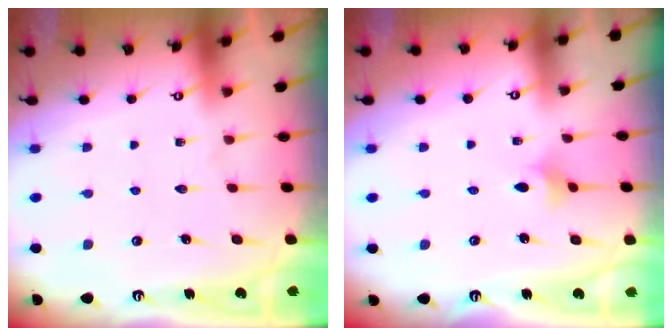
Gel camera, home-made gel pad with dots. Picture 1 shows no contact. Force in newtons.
{"total": 2.5, "press": 2.4, "slide": 0.6}